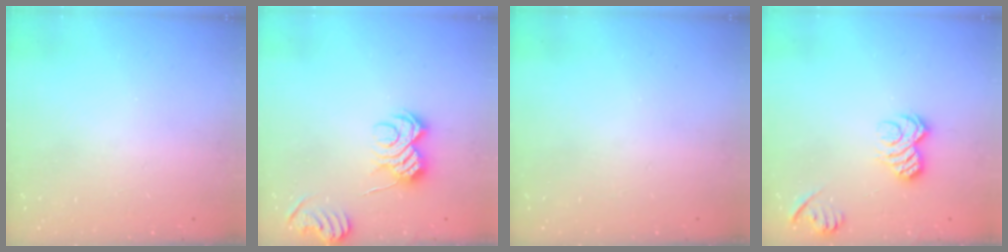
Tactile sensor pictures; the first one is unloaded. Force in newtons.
{"total": 10.3, "press": 10.3, "slide": 0.7}
{"total": 0.0}
{"total": 8.7, "press": 8.7, "slide": 0.3}